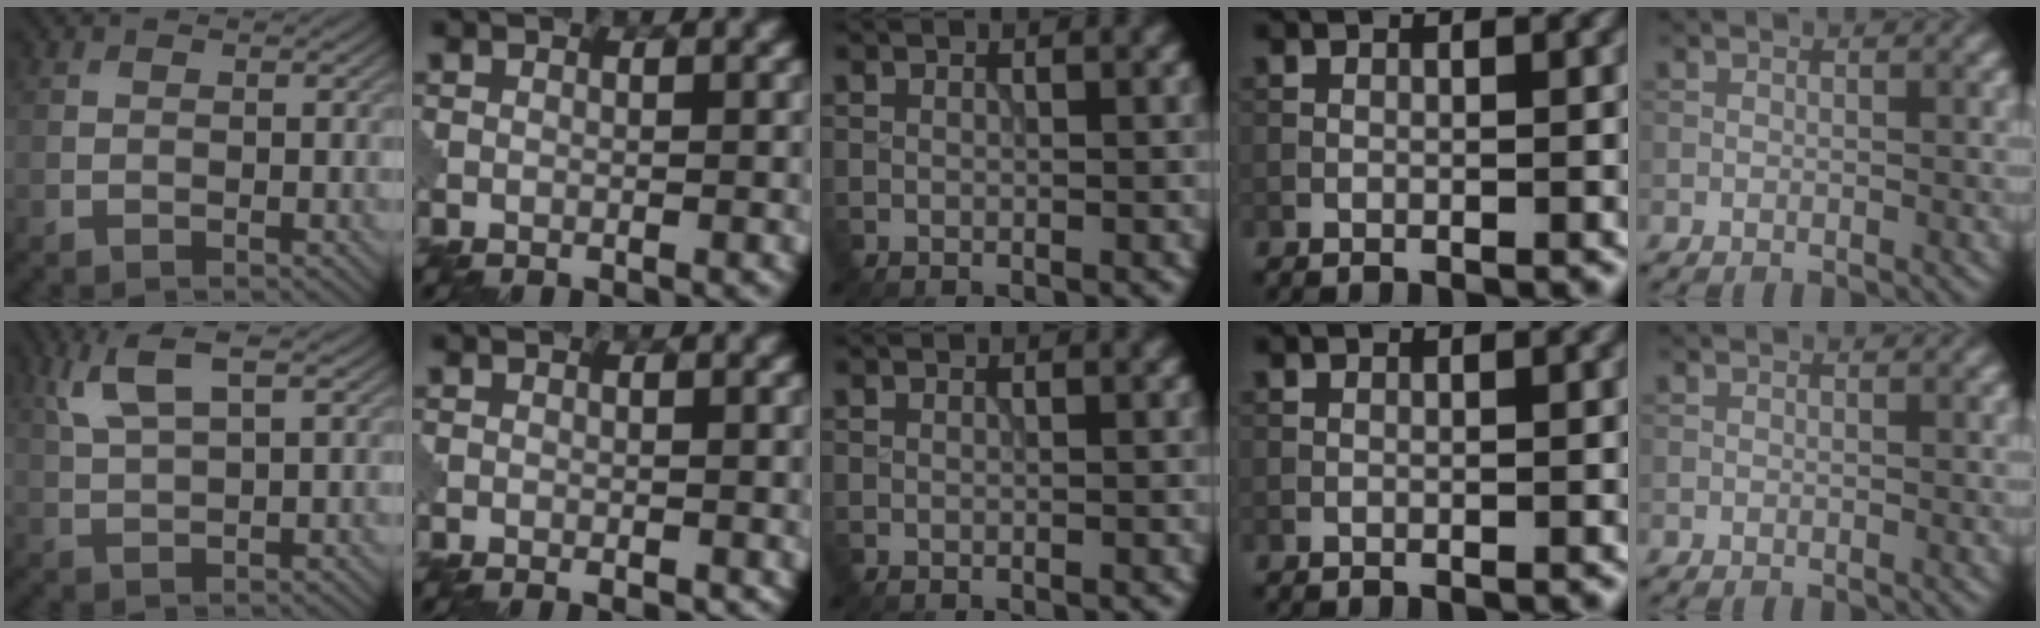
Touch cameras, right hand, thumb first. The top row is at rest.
{"thumb": {"total": 5.5, "force": [2.8, 1.5, 4.6], "torque": [-0.111, 0.010, 0.060]}, "index": {"total": 0.7, "force": [0.0, 0.4, 0.6], "torque": [-0.007, -0.002, 0.000]}}